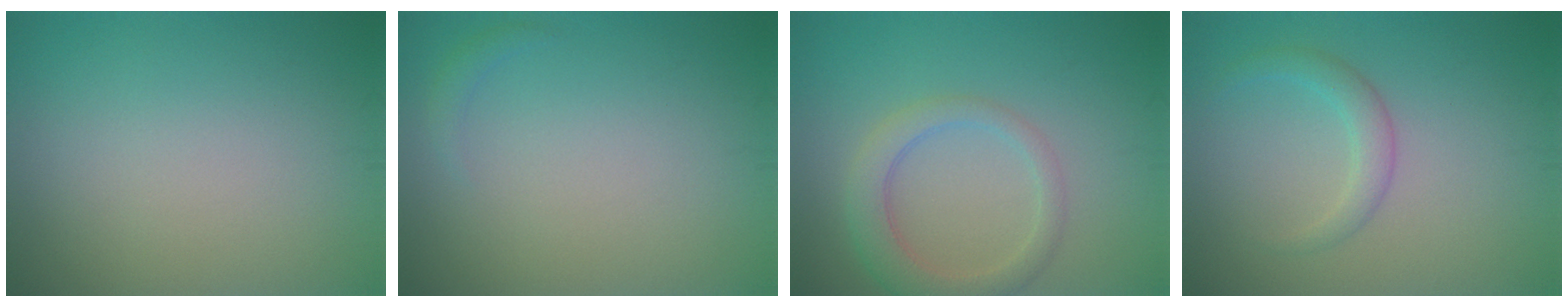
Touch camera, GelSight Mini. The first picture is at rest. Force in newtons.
{"total": 0.8, "press": 0.8, "slide": 0.1}
{"total": 3.5, "press": 3.5, "slide": 0.4}
{"total": 1.5, "press": 1.5, "slide": 0.1}